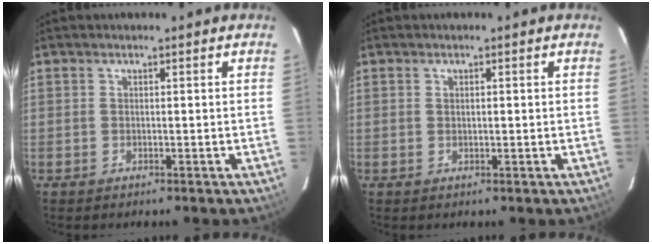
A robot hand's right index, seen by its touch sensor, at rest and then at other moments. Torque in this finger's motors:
{"motor_torque": [-0.10, 0.12, -0.06, 0.00]}